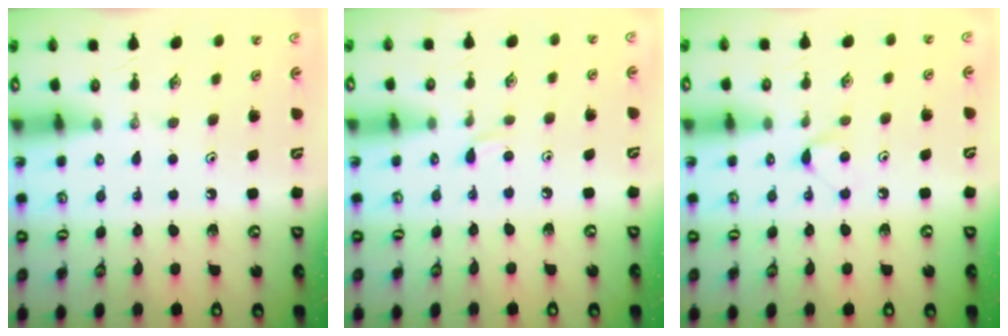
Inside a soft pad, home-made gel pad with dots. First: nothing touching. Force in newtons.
{"total": 3.7, "press": 3.6, "slide": 0.5}
{"total": 4.4, "press": 4.4, "slide": 0.7}